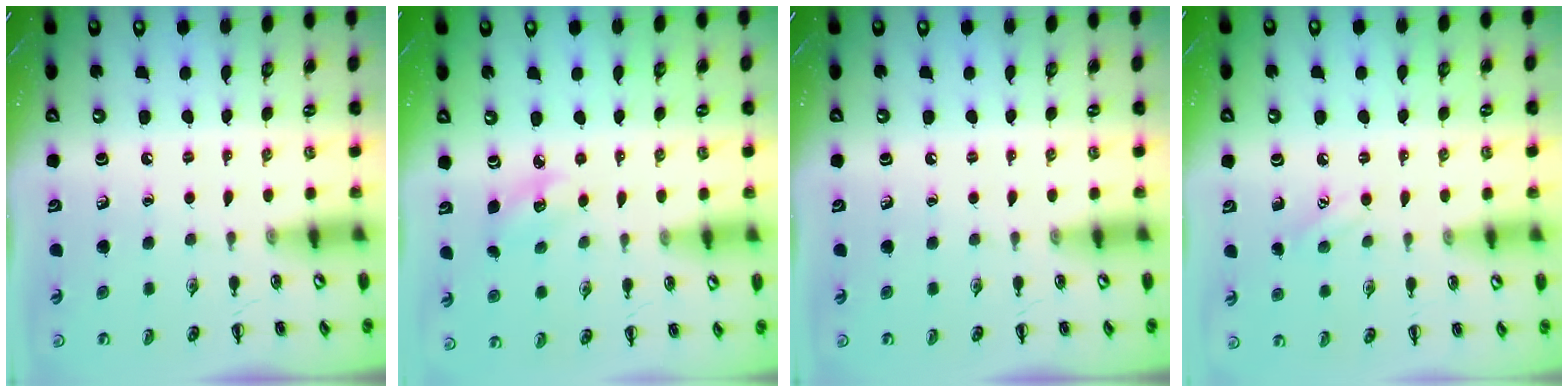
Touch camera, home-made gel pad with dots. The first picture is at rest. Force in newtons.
{"total": 4.9, "press": 4.7, "slide": 1.4}
{"total": 0.0}
{"total": 6.9, "press": 6.7, "slide": 1.8}